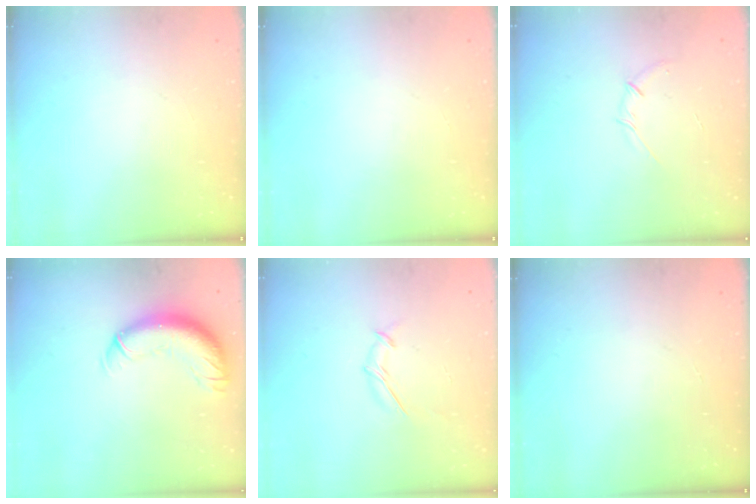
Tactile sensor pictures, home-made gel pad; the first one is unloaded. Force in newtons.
{"total": 0.0}
{"total": 3.6, "press": 3.4, "slide": 1.2}
{"total": 13.3, "press": 13.0, "slide": 2.9}
{"total": 5.6, "press": 5.6, "slide": 0.2}
{"total": 0.0}